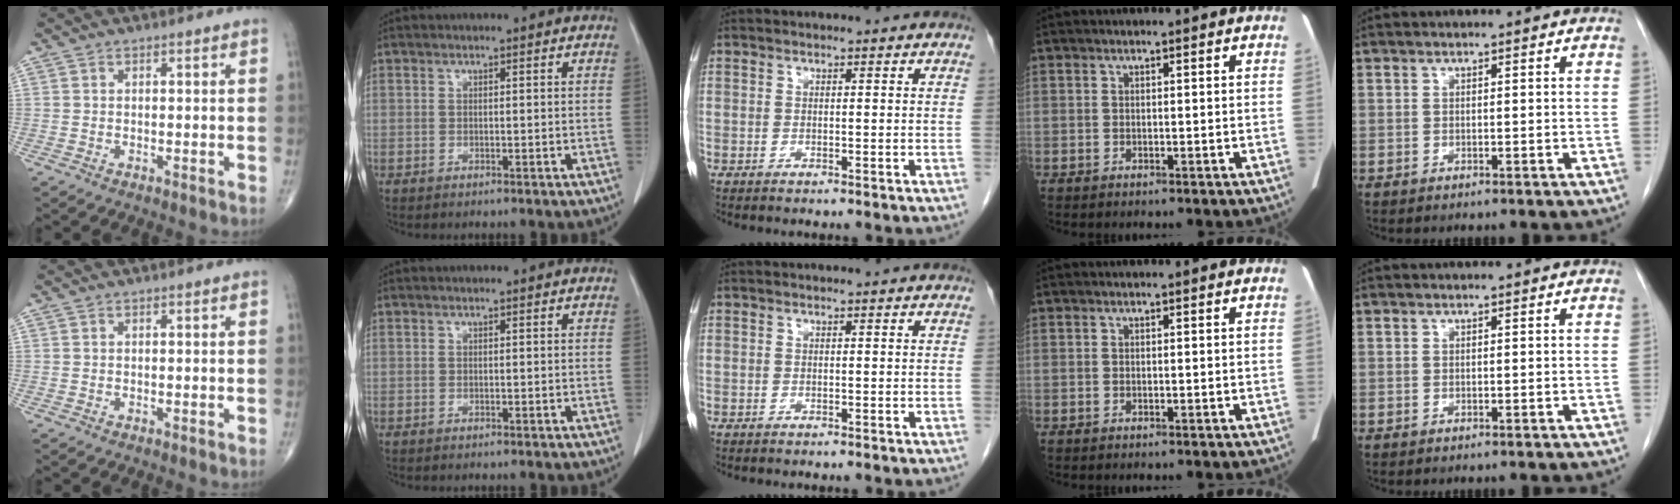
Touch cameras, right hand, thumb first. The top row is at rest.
{}